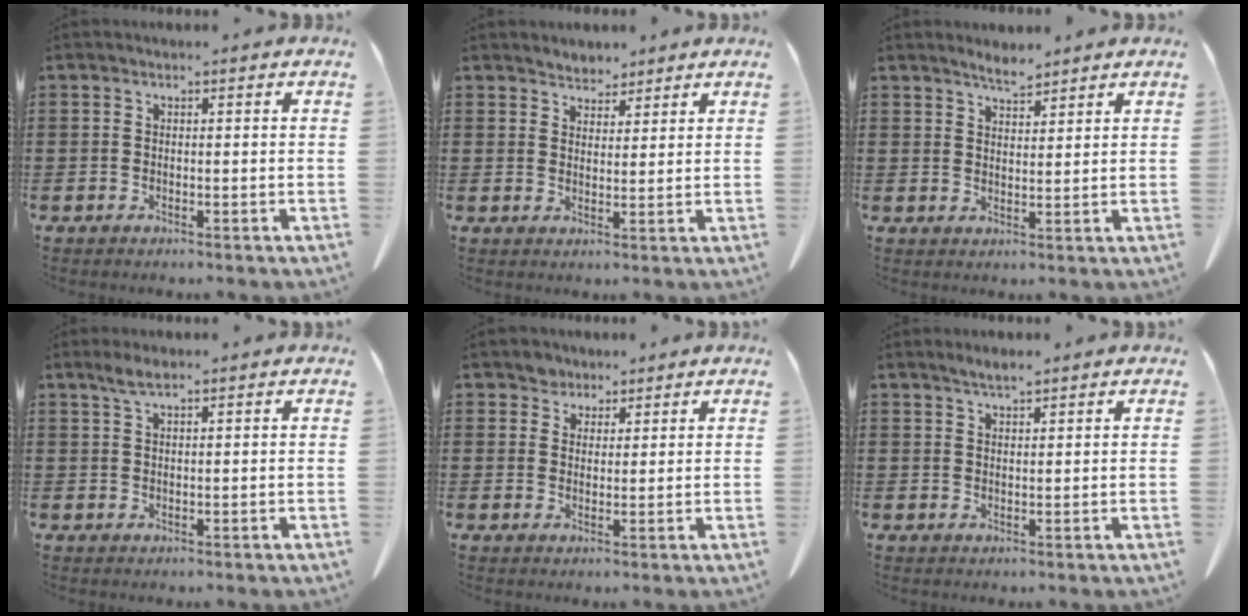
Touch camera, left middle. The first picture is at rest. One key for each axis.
{"total": 3.3, "fx": 3.1, "fy": 1.1, "fz": -0.2, "tx": -0.009, "ty": -0.005, "tz": 0.060}
{"total": 3.2, "fx": 3.1, "fy": 0.4, "fz": 0.9, "tx": -0.024, "ty": -0.008, "tz": 0.058}
{"total": 2.4, "fx": 1.6, "fy": 0.4, "fz": 1.7, "tx": -0.038, "ty": 0.000, "tz": 0.031}
{"total": 2.9, "fx": 2.4, "fy": 1.6, "fz": 0.1, "tx": -0.014, "ty": 0.003, "tz": 0.048}
{"total": 1.9, "fx": 1.6, "fy": 0.1, "fz": 1.0, "tx": -0.021, "ty": -0.001, "tz": 0.031}